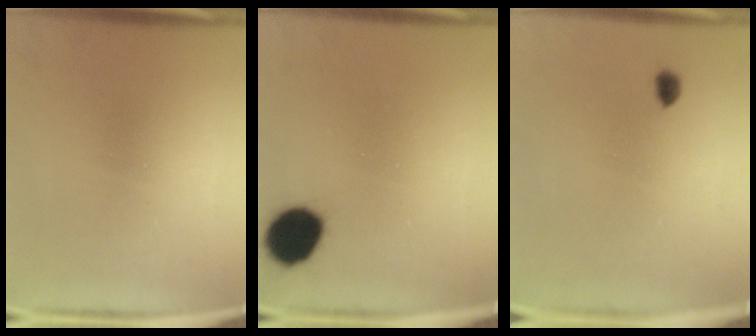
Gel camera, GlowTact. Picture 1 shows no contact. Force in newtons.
{"total": 11.1}
{"total": 2.1}